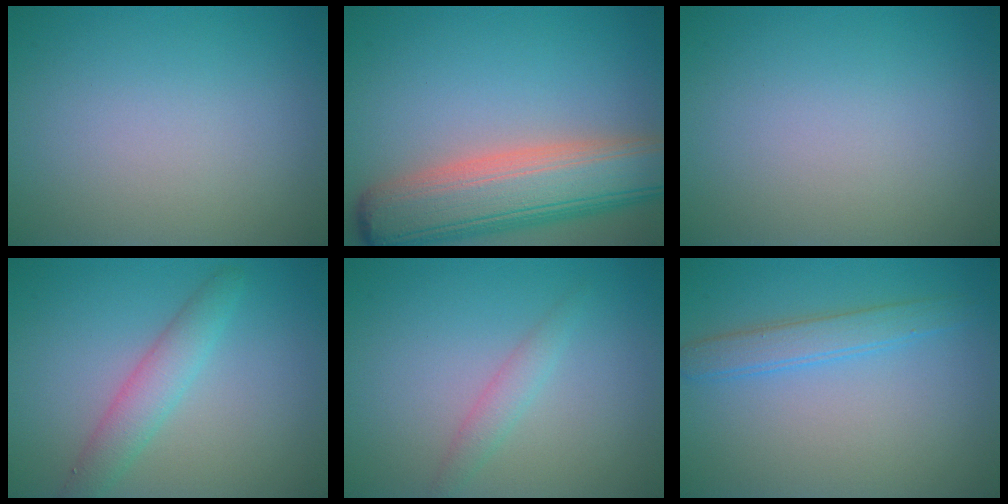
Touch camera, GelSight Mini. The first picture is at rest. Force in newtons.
{"total": 9.7, "press": 9.7, "slide": 1.0}
{"total": 0.0}
{"total": 3.0, "press": 3.0, "slide": 0.3}
{"total": 1.5, "press": 1.5, "slide": 0.1}
{"total": 2.5, "press": 2.5, "slide": 0.1}